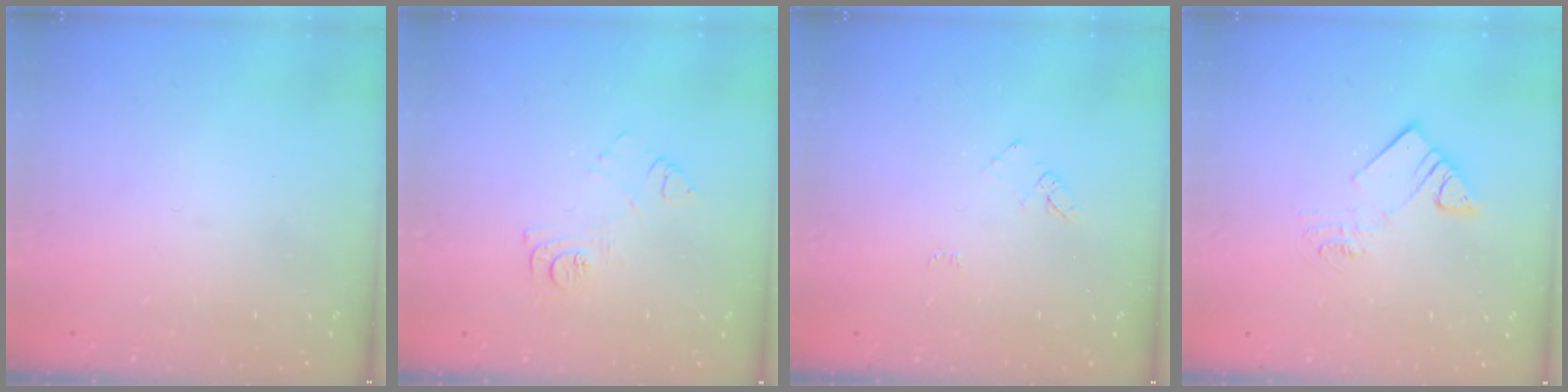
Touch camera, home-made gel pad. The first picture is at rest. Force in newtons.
{"total": 7.2, "press": 7.2, "slide": 0.7}
{"total": 4.3, "press": 4.3, "slide": 0.5}
{"total": 7.5, "press": 7.5, "slide": 0.4}